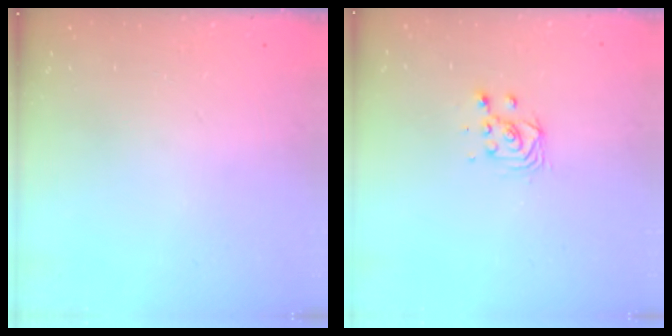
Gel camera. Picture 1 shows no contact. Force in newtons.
{"total": 3.5, "press": 3.5, "slide": 0.2}